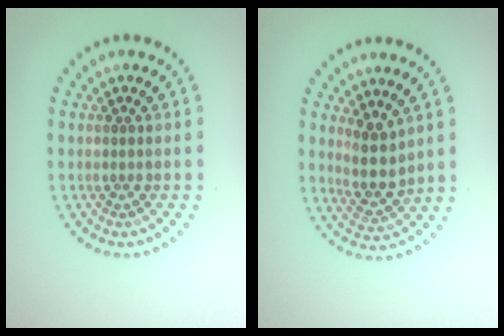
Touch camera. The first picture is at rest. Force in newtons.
{"total": 2.7, "press": 2.3, "slide": 1.5}